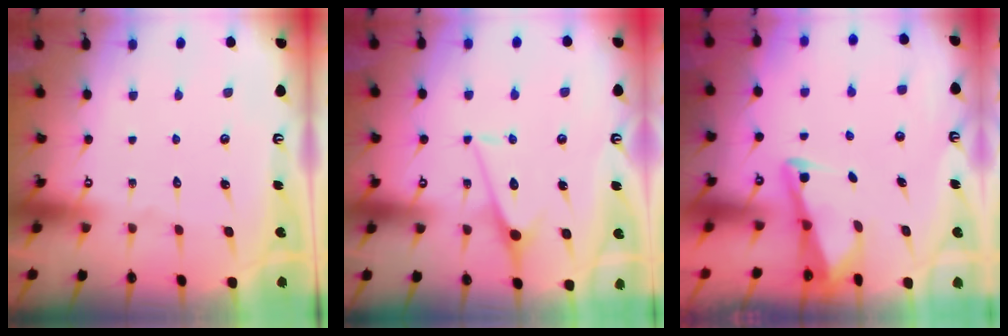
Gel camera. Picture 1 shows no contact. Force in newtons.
{"total": 6.4, "press": 6.4, "slide": 0.7}
{"total": 3.0, "press": 2.9, "slide": 0.6}